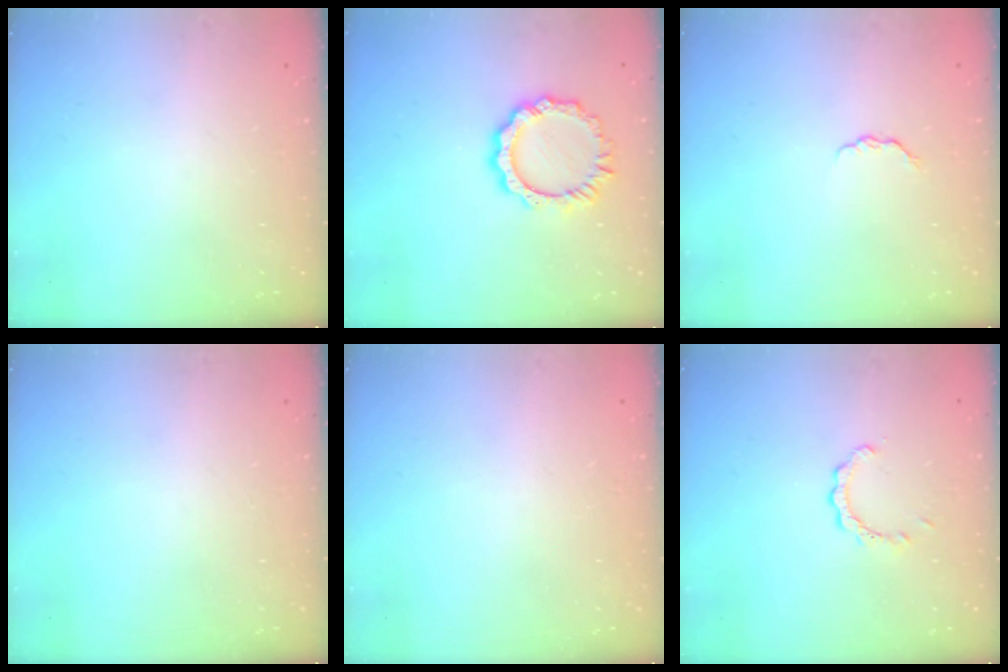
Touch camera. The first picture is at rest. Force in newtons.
{"total": 9.4, "press": 9.3, "slide": 0.9}
{"total": 3.6, "press": 3.5, "slide": 0.5}
{"total": 0.0}
{"total": 1.6, "press": 1.6, "slide": 0.1}
{"total": 2.1, "press": 2.1, "slide": 0.1}